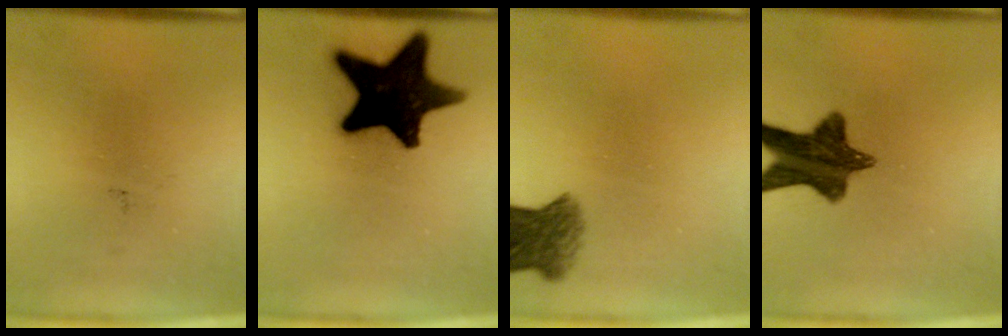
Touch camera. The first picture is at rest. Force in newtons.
{"total": 17.9}
{"total": 5.5}
{"total": 11.4}